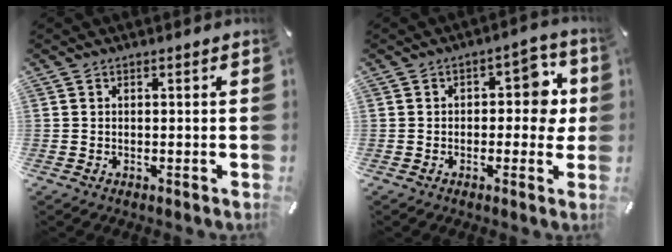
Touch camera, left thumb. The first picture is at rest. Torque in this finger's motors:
{"motor_torque": [0.10, -0.04, 0.29, 0.26, -0.04]}